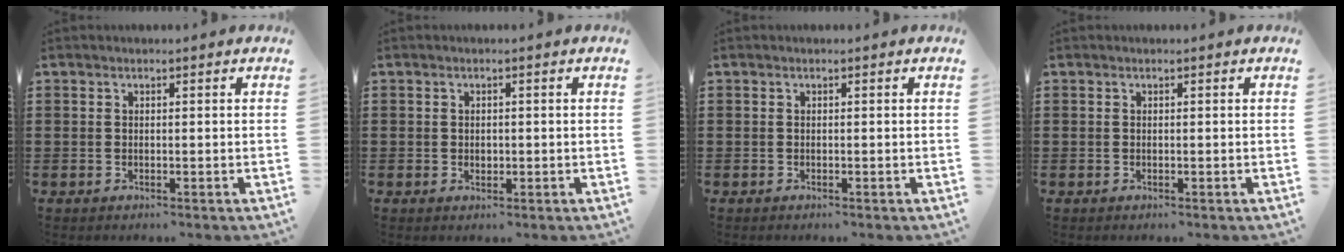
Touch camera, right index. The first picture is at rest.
{"total": 0.8, "force": [0.1, 0.7, 0.4], "torque": [-0.009, 0.005, 0.002]}
{"total": 0.0}
{"total": 0.0}